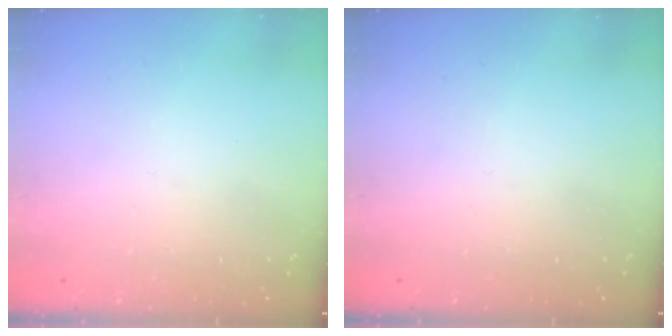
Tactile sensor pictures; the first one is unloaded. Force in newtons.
{"total": 0.0}